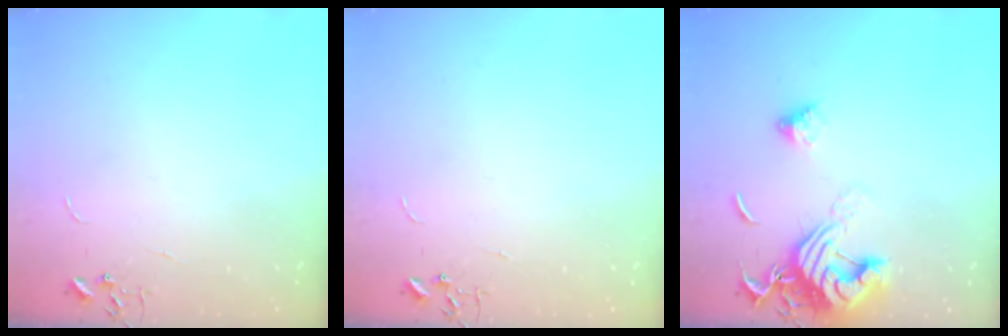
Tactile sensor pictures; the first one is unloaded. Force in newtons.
{"total": 0.0}
{"total": 14.3, "press": 14.2, "slide": 1.7}